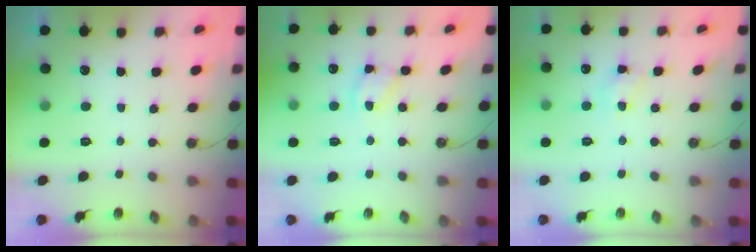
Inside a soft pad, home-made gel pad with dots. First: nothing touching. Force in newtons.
{"total": 9.5, "press": 9.4, "slide": 0.6}
{"total": 6.7, "press": 6.6, "slide": 0.5}